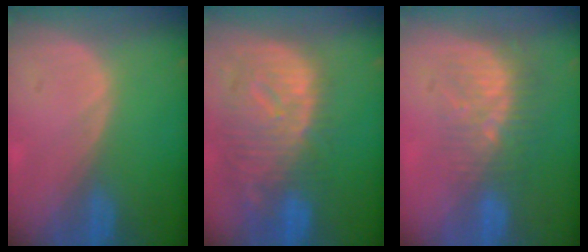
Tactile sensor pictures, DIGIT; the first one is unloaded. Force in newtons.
{"total": 12.4, "press": 10.8, "slide": 6.2}
{"total": 9.0, "press": 7.6, "slide": 4.9}